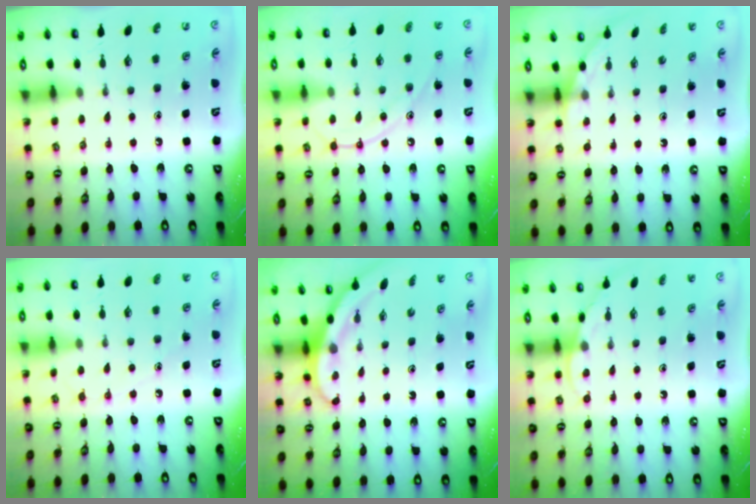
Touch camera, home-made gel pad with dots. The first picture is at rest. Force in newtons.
{"total": 11.5, "press": 11.4, "slide": 1.1}
{"total": 0.9, "press": 0.9, "slide": 0.2}
{"total": 6.7, "press": 6.7, "slide": 0.6}
{"total": 3.1, "press": 3.1, "slide": 0.1}
{"total": 4.6, "press": 4.6, "slide": 0.3}